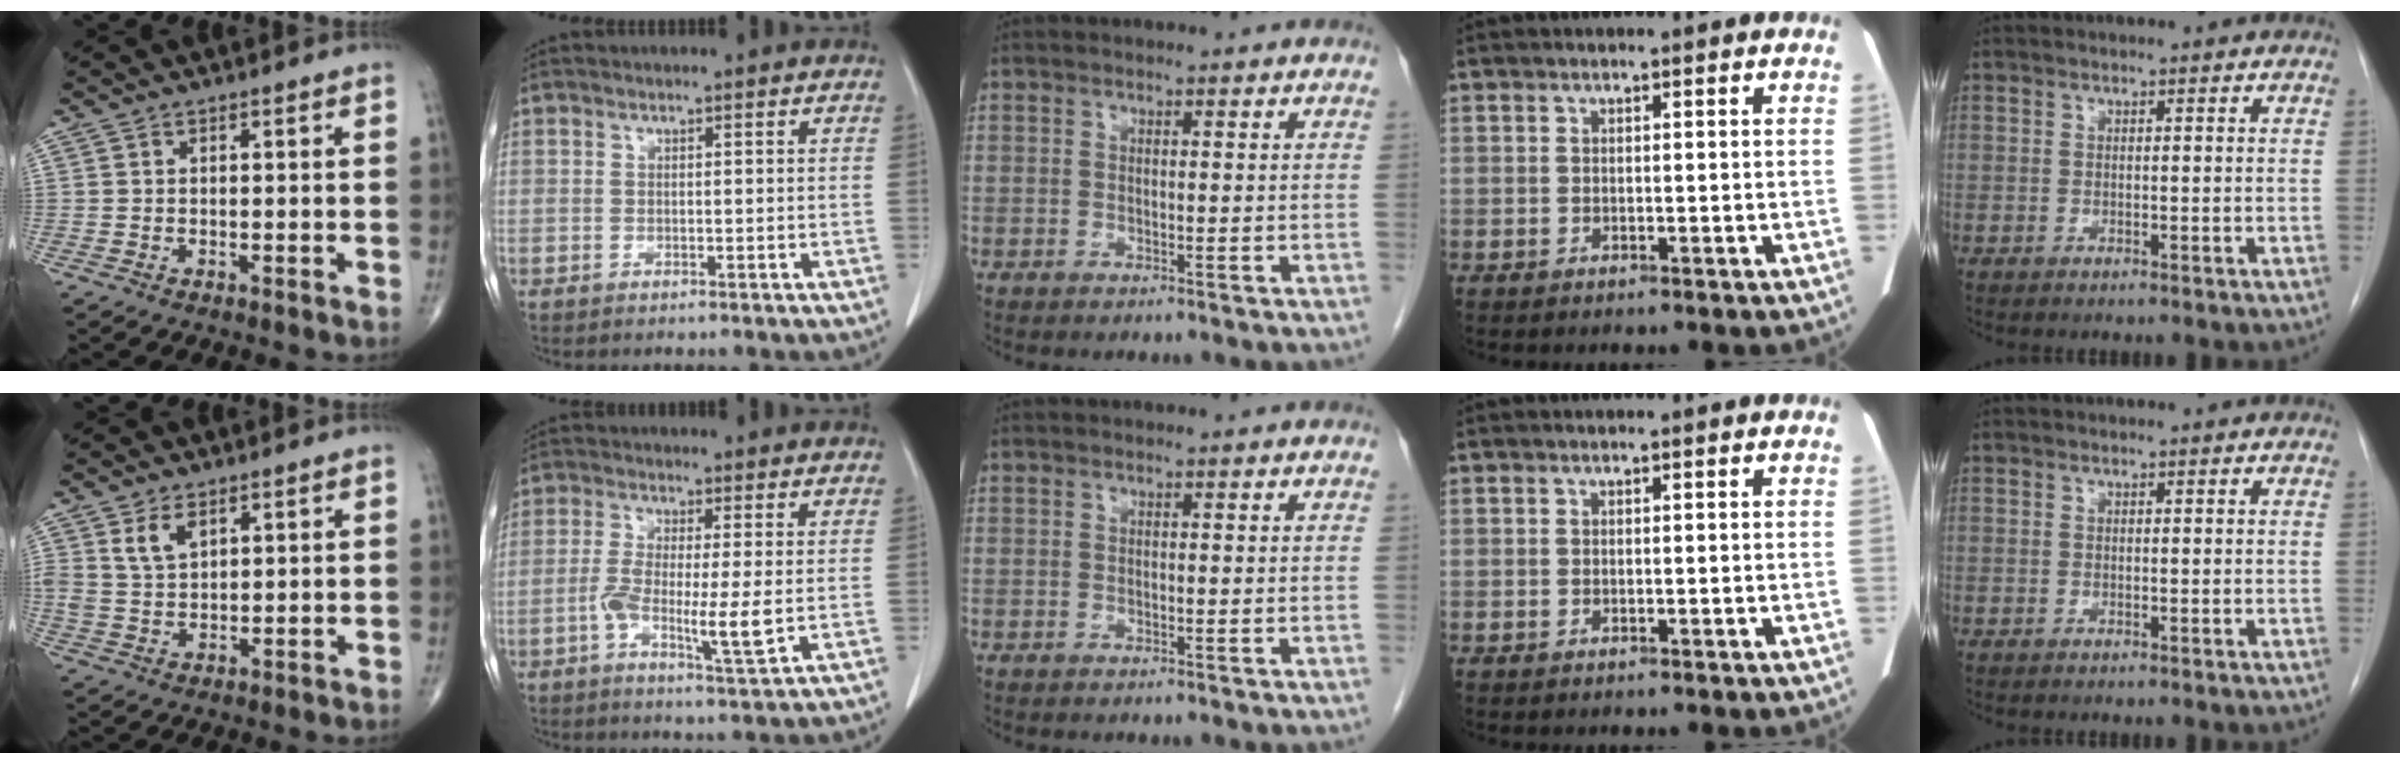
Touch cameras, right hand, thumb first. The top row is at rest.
{"thumb": {"total": 4.9, "force": [2.6, 2.7, 3.1], "torque": [-0.050, -0.014, 0.056]}, "index": {"total": 7.8, "force": [-1.7, 0.8, 7.6], "torque": [-0.135, -0.014, -0.033]}}